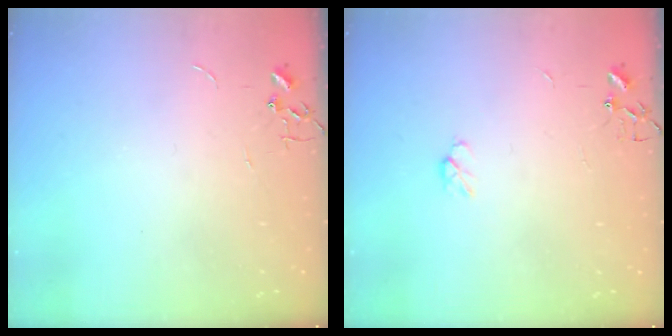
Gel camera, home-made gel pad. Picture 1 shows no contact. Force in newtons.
{"total": 3.7, "press": 3.7, "slide": 0.7}